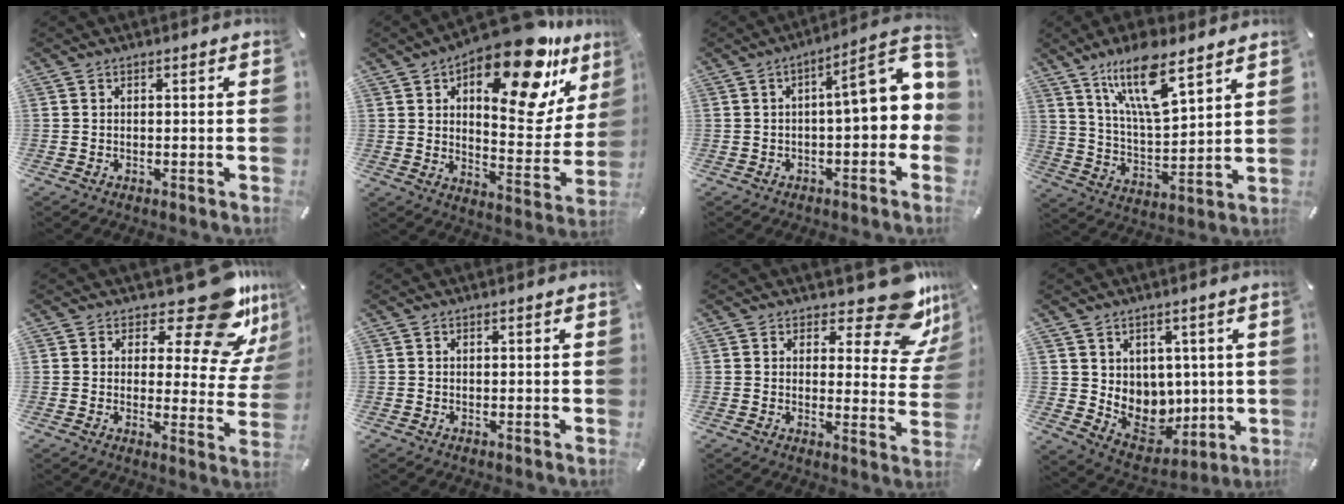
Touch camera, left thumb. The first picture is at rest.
{"total": 23.1, "force": [14.1, 9.7, 15.5], "torque": [-0.206, -0.098, 0.226]}
{"total": 11.8, "force": [2.0, 3.9, 11.0], "torque": [-0.144, -0.027, 0.027]}
{"total": 15.8, "force": [10.4, 5.1, 10.7], "torque": [-0.212, -0.039, 0.178]}
{"total": 16.8, "force": [11.8, 5.5, 10.7], "torque": [-0.139, -0.091, 0.193]}
{"total": 0.0}
{"total": 14.0, "force": [9.5, 5.2, 8.8], "torque": [-0.096, -0.084, 0.157]}
{"total": 9.1, "force": [2.9, 8.2, 2.7], "torque": [-0.045, -0.044, 0.068]}